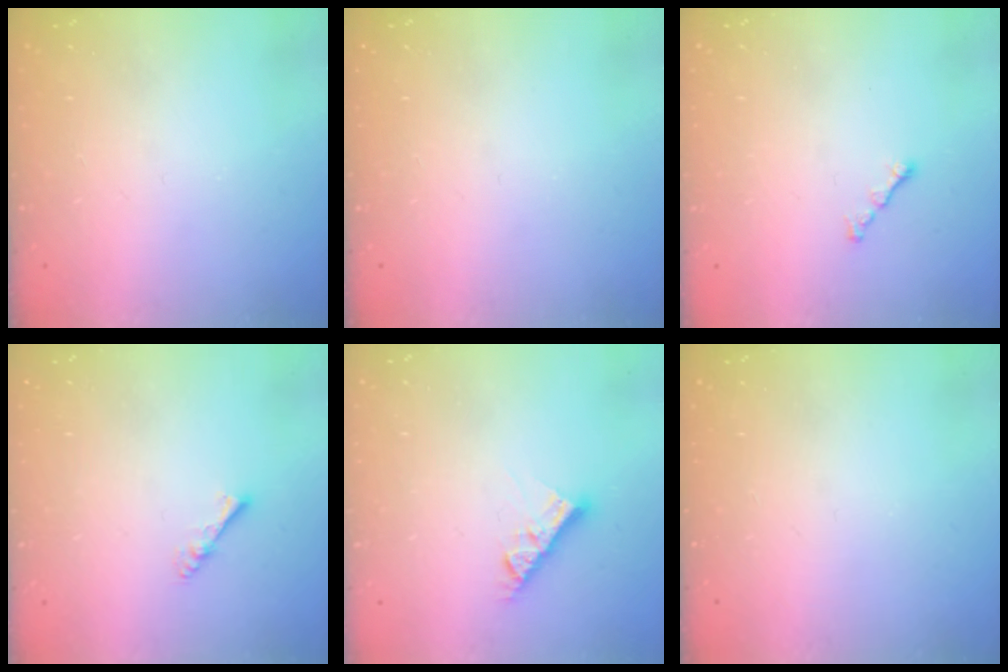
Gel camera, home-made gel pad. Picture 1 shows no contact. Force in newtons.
{"total": 0.0}
{"total": 1.2, "press": 1.1, "slide": 0.5}
{"total": 2.9, "press": 2.8, "slide": 0.4}
{"total": 7.7, "press": 7.7, "slide": 0.3}
{"total": 0.0}